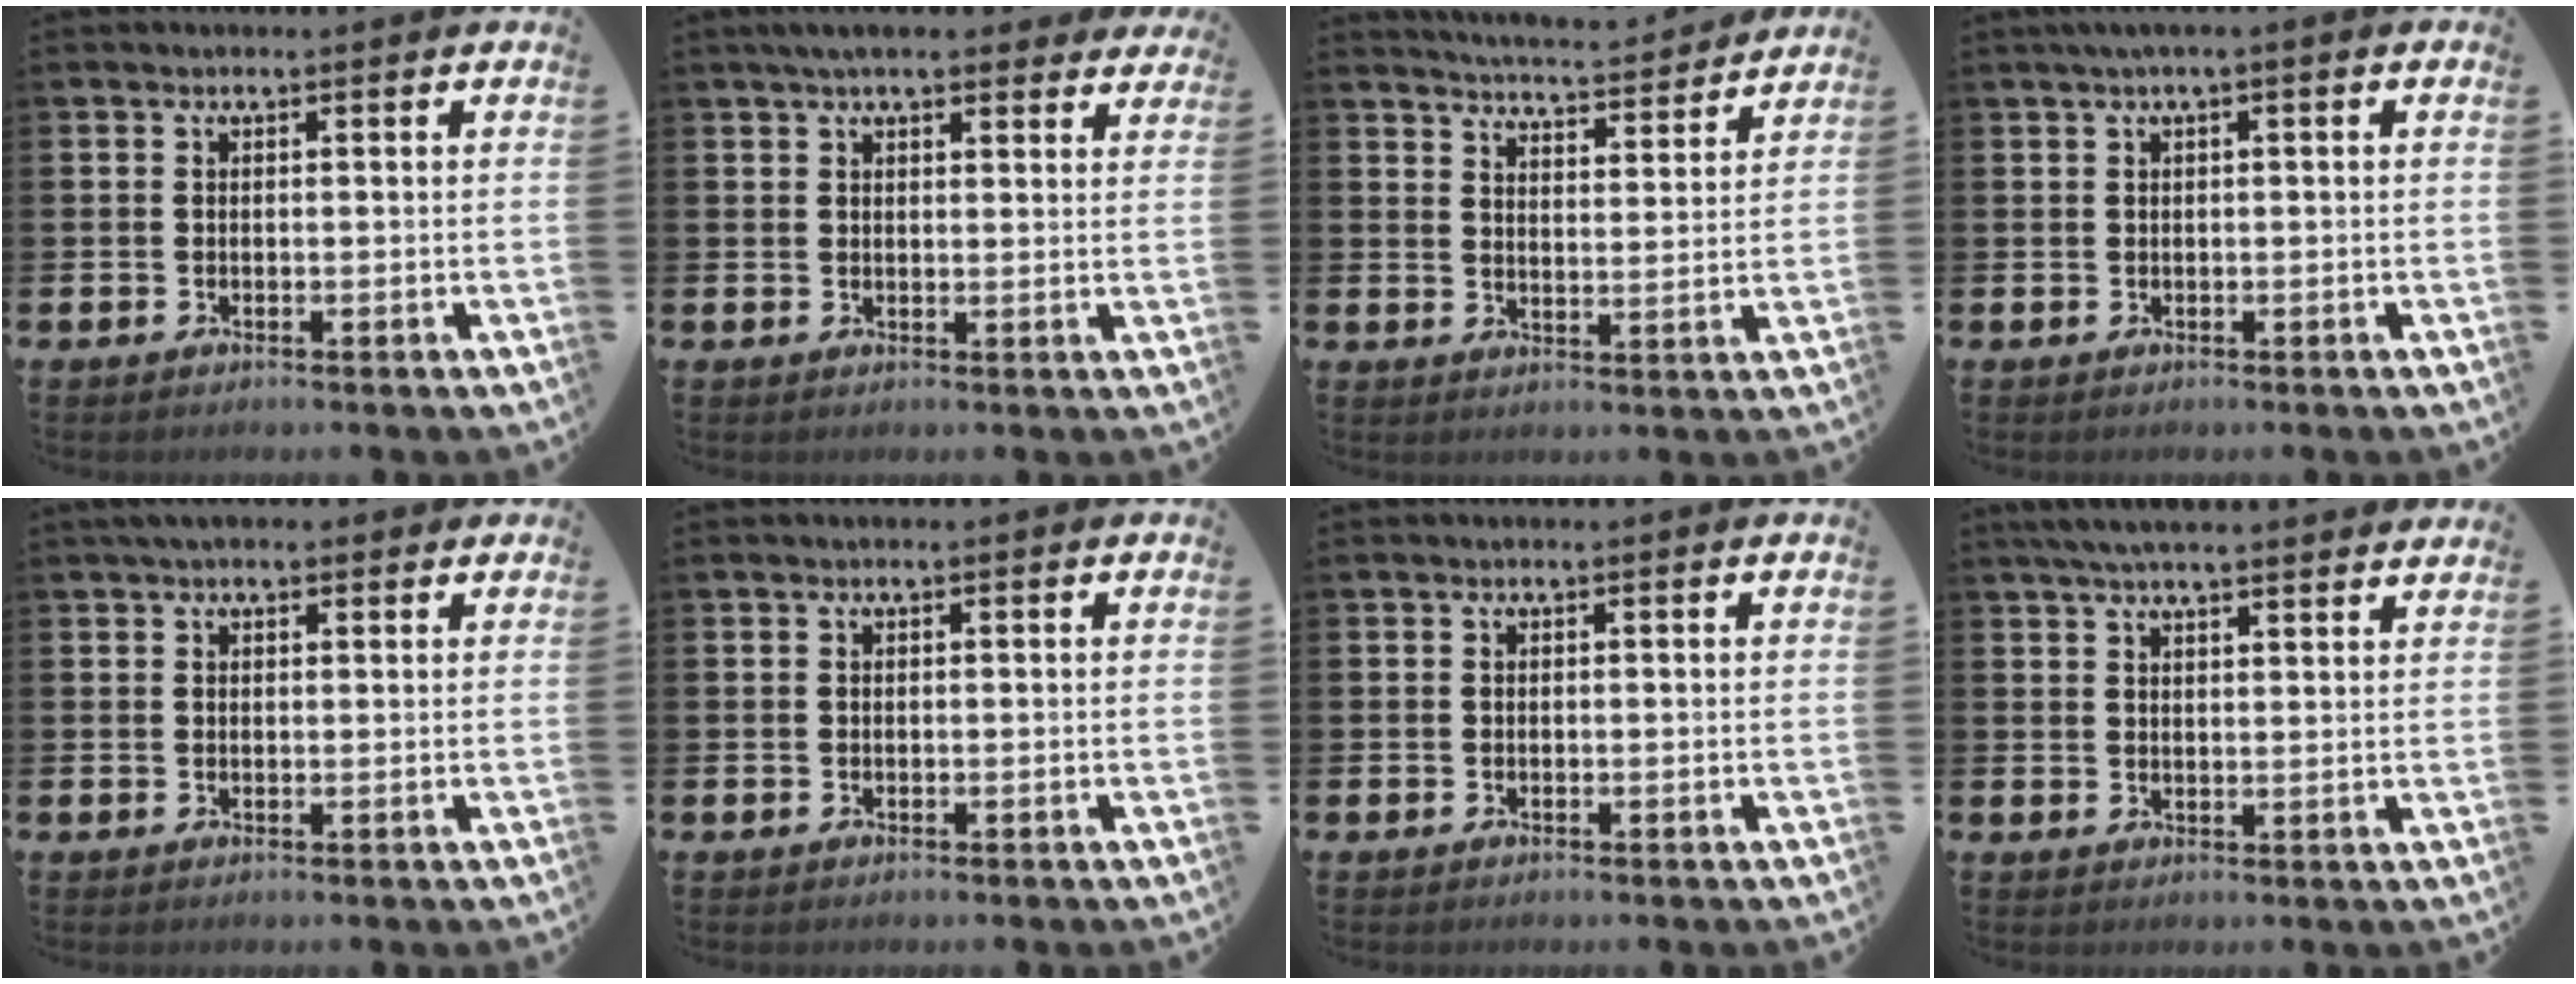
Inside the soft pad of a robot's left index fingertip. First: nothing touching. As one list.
[{"total": 4.6, "force": [4.0, 1.2, 2.0], "torque": [-0.035, -0.009, 0.071]}, {"total": 5.1, "force": [5.0, 0.1, 0.3], "torque": [-0.013, -0.041, 0.085]}, {"total": 1.3, "force": [0.2, 0.1, 1.2], "torque": [-0.019, 0.000, 0.003]}, {"total": 2.3, "force": [2.0, 1.1, 0.7], "torque": [-0.007, 0.001, 0.033]}, {"total": 0.0}, {"total": 0.0}, {"total": 4.8, "force": [4.6, 0.3, 1.5], "torque": [-0.036, -0.014, 0.083]}]